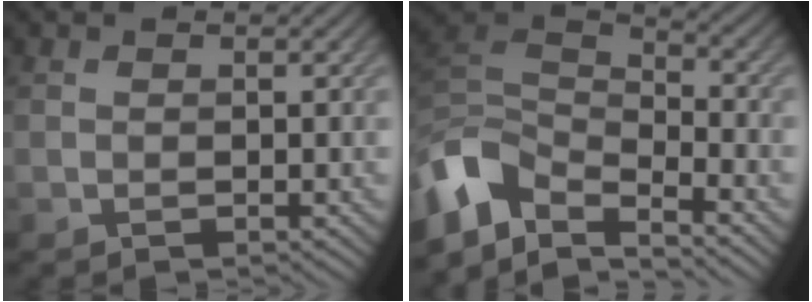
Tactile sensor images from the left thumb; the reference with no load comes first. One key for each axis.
{"total": 9.3, "fx": -5.6, "fy": 5.0, "fz": 5.6, "tx": -0.136, "ty": -0.011, "tz": -0.117}